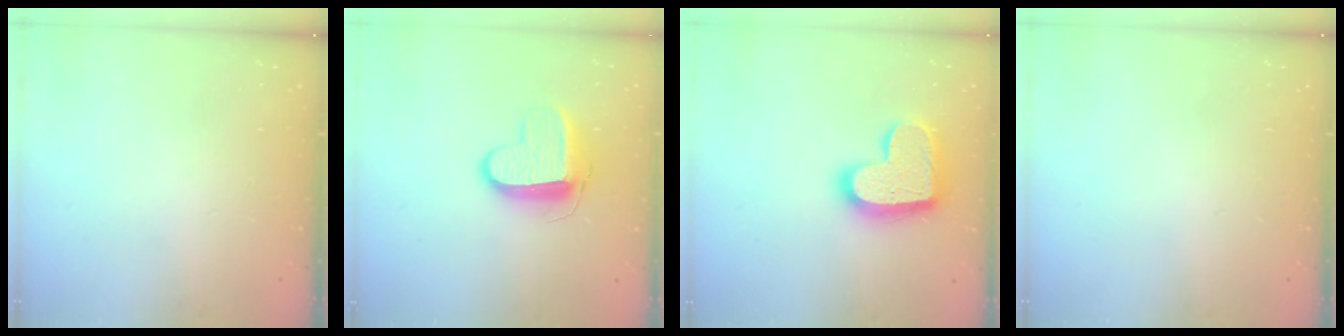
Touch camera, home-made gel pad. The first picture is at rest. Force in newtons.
{"total": 10.3, "press": 10.3, "slide": 1.1}
{"total": 17.7, "press": 17.6, "slide": 1.3}
{"total": 0.0}